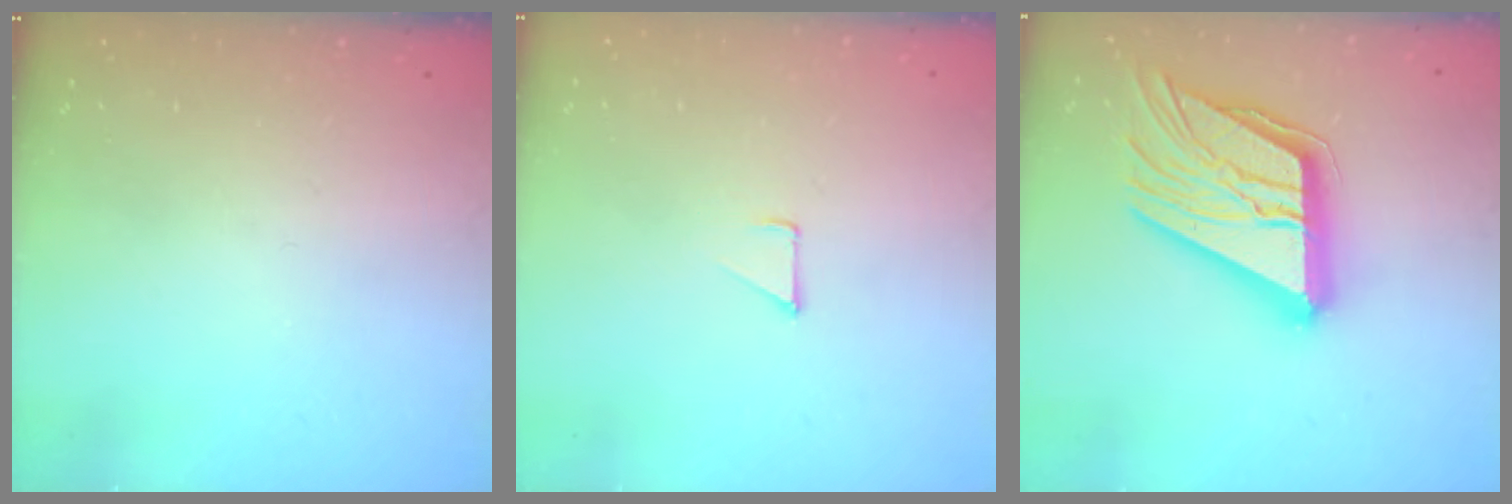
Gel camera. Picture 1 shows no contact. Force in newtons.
{"total": 3.8, "press": 3.8, "slide": 0.4}
{"total": 25.1, "press": 24.9, "slide": 2.9}